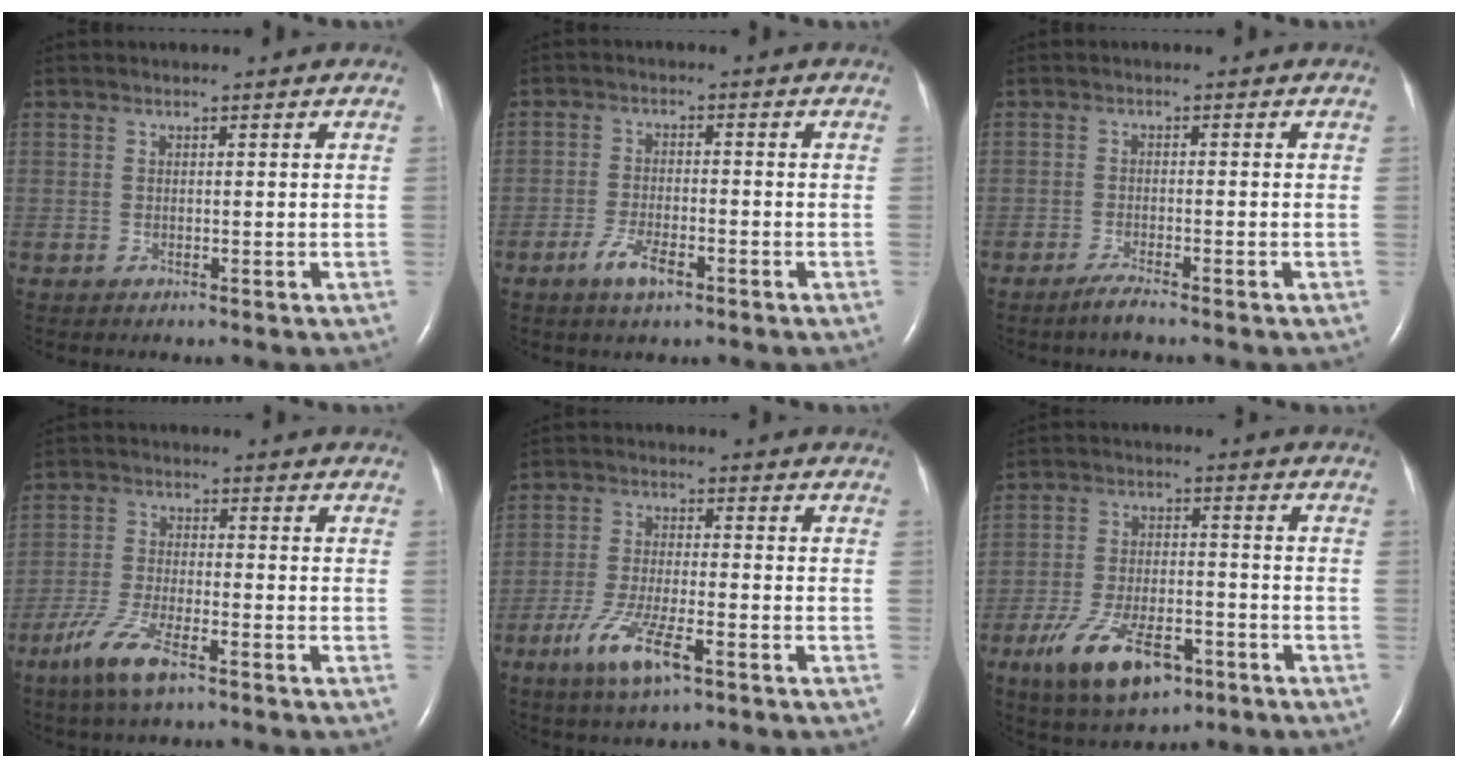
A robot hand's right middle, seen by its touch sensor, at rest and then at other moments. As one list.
[{"total": 4.5, "force": [-2.7, 1.2, 3.4], "torque": [-0.072, -0.002, -0.047]}, {"total": 2.0, "force": [-1.8, -0.1, 1.0], "torque": [-0.033, -0.006, -0.034]}, {"total": 7.7, "force": [-4.9, 1.5, 5.7], "torque": [-0.128, -0.013, -0.094]}, {"total": 7.2, "force": [-4.1, 1.1, 5.8], "torque": [-0.123, -0.011, -0.073]}, {"total": 12.2, "force": [-6.8, 5.1, 8.8], "torque": [-0.170, -0.004, -0.110]}]